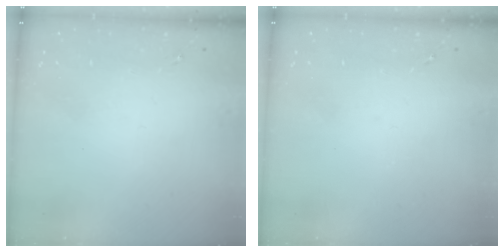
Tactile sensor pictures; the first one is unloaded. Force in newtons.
{"total": 0.0}